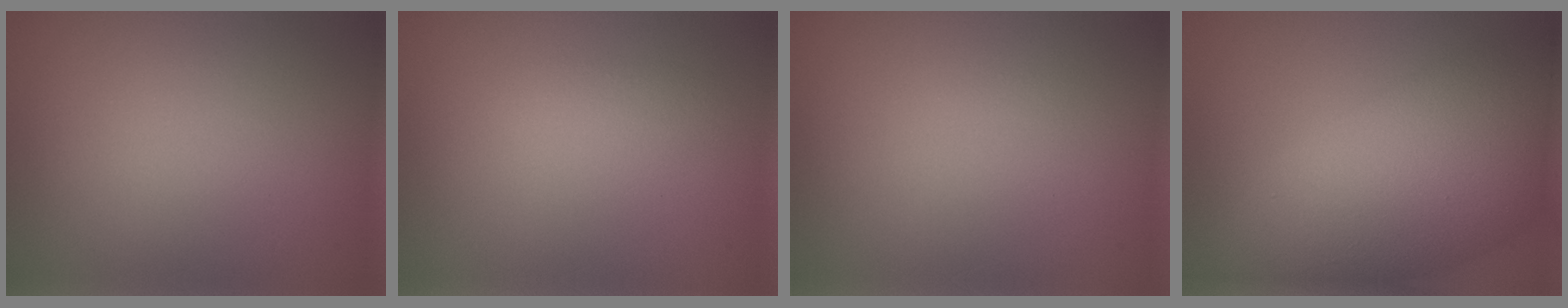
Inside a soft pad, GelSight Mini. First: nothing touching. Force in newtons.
{"total": 1.1, "press": 1.1, "slide": 0.0}
{"total": 0.0}
{"total": 11.9, "press": 11.9, "slide": 0.3}